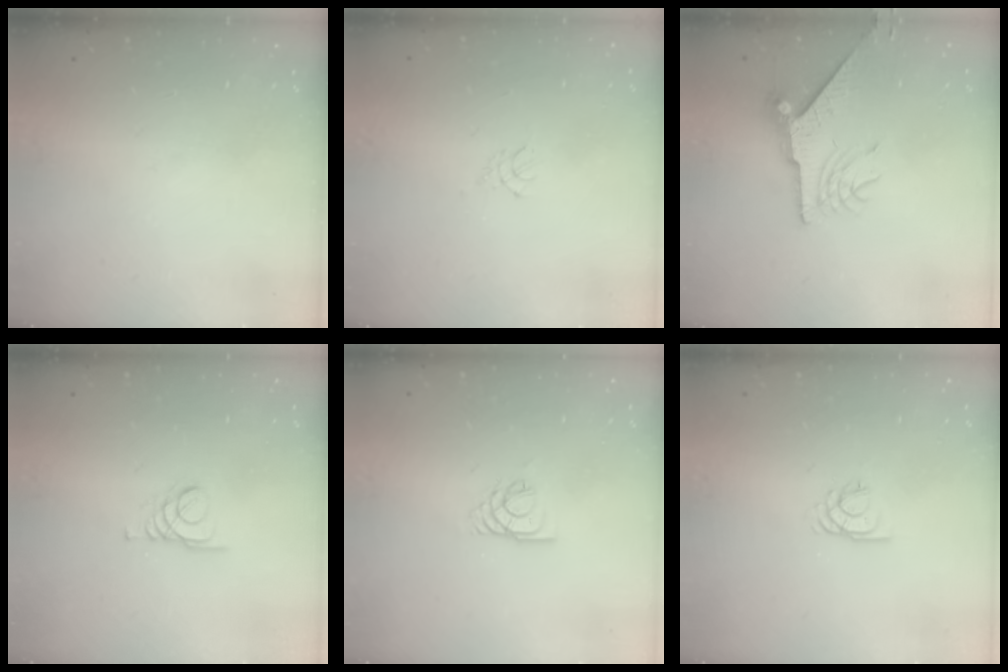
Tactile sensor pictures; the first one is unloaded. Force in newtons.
{"total": 3.0, "press": 2.9, "slide": 0.6}
{"total": 8.7, "press": 8.7, "slide": 0.6}
{"total": 1.4, "press": 1.4, "slide": 0.2}
{"total": 3.7, "press": 3.7, "slide": 0.3}
{"total": 2.8, "press": 2.7, "slide": 0.3}